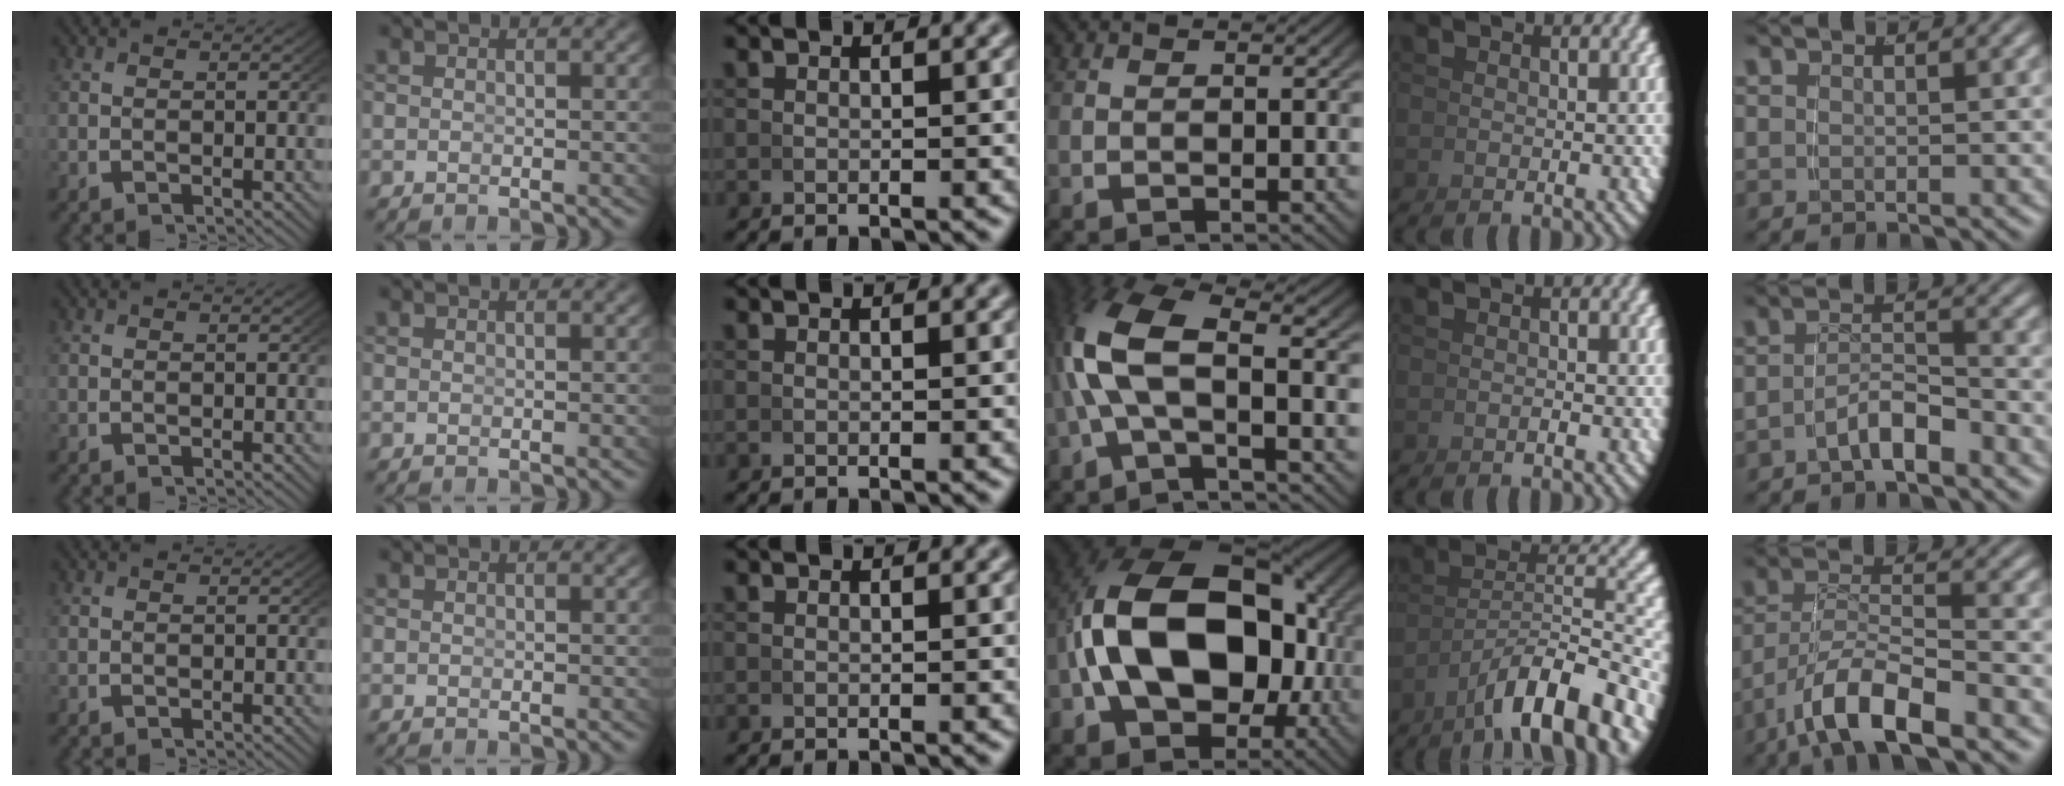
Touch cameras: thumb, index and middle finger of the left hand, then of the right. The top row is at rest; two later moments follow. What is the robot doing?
{"motion": "grasp_and_lifting", "object": "photo album"}